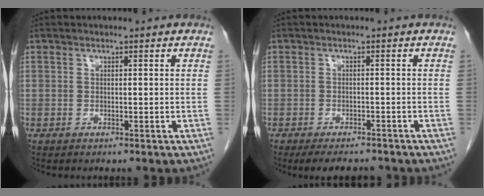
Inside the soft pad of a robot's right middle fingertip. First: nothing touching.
{"total": 6.2, "force": [-5.4, 1.9, 2.6], "torque": [-0.034, -0.006, -0.073]}